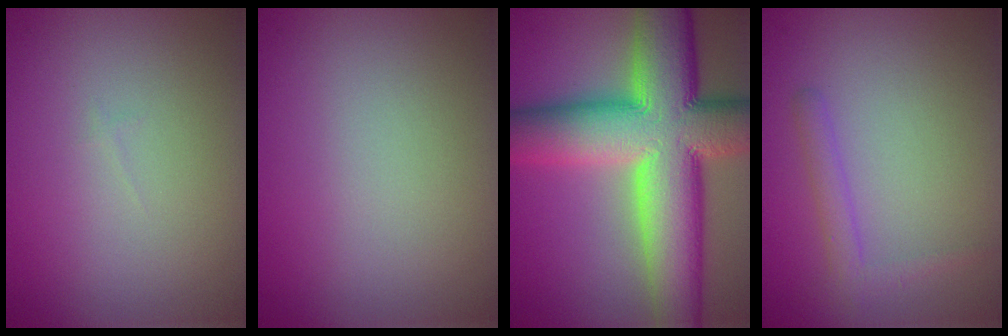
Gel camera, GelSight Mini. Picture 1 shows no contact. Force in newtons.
{"total": 0.0}
{"total": 15.2, "press": 15.2, "slide": 0.8}
{"total": 1.7, "press": 1.7, "slide": 0.1}